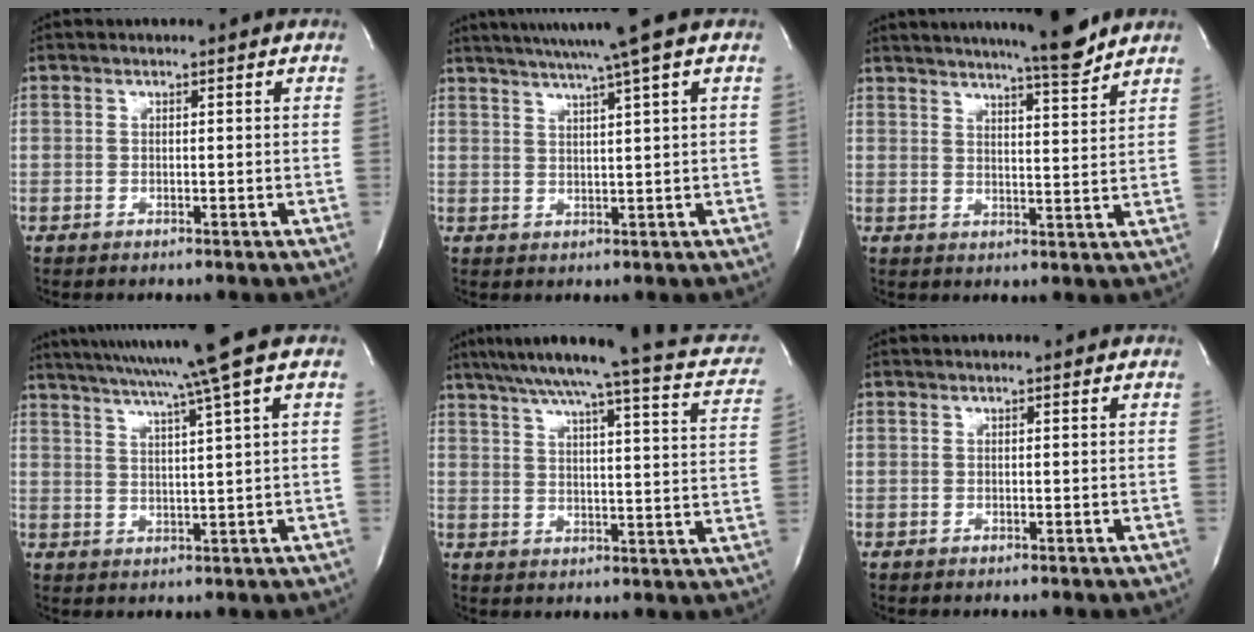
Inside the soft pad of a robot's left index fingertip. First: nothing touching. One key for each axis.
{"total": 9.9, "fx": 7.5, "fy": -1.8, "fz": 6.3, "tx": -0.106, "ty": 0.006, "tz": 0.102}
{"total": 12.7, "fx": 11.2, "fy": 0.1, "fz": 6.0, "tx": -0.099, "ty": -0.007, "tz": 0.151}
{"total": 12.7, "fx": 9.7, "fy": -2.7, "fz": 7.7, "tx": -0.130, "ty": -0.014, "tz": 0.137}
{"total": 22.4, "fx": 18.4, "fy": 2.2, "fz": 12.6, "tx": -0.186, "ty": -0.004, "tz": 0.222}
{"total": 1.1, "fx": 1.1, "fy": 0.0, "fz": 0.3, "tx": -0.009, "ty": 0.008, "tz": 0.012}